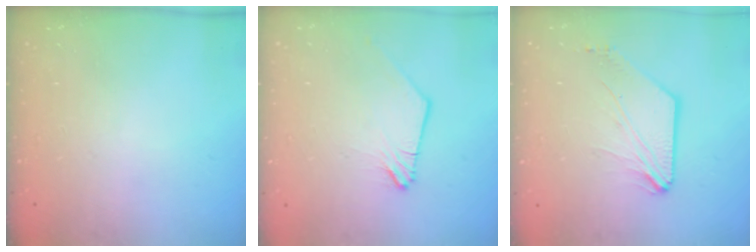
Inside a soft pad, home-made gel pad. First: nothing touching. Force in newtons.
{"total": 0.0}
{"total": 1.5, "press": 1.5, "slide": 0.2}